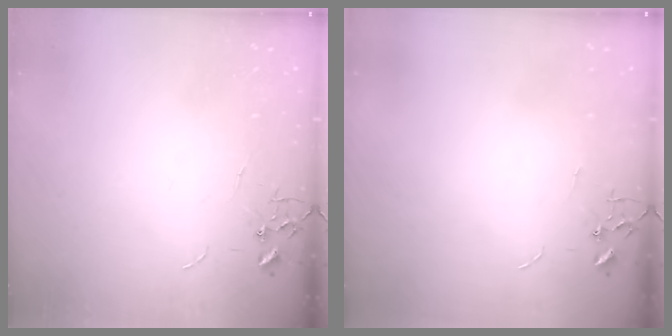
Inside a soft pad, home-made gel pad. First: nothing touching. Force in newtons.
{"total": 0.0}